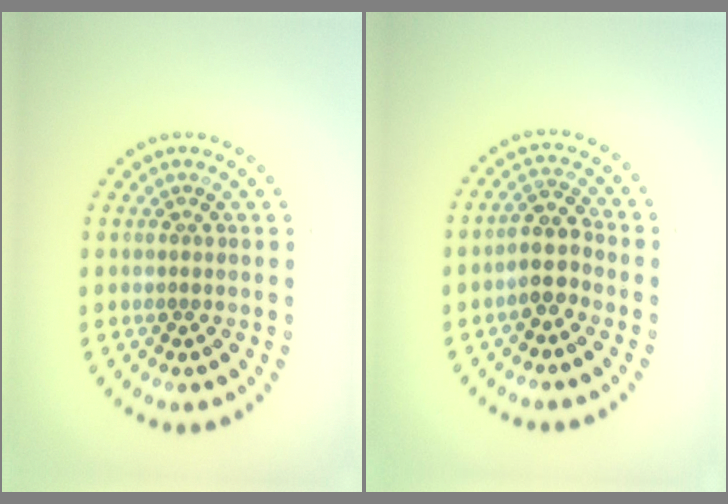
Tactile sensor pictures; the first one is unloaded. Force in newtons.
{"total": 2.8, "press": 2.4, "slide": 1.4}